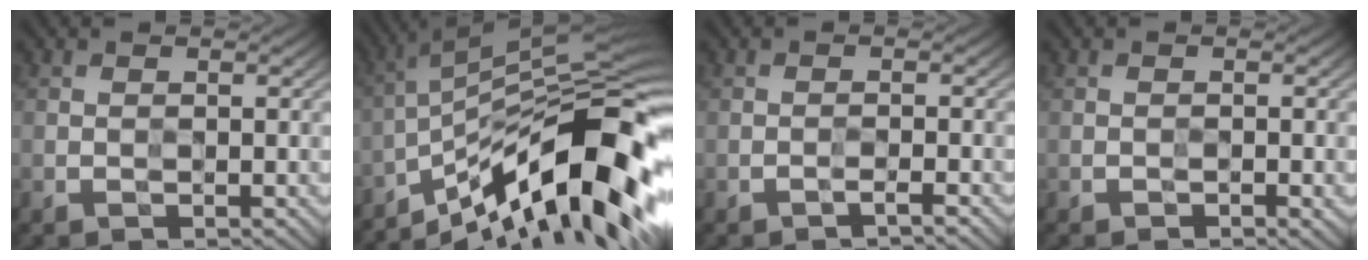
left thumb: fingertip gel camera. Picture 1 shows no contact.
{"total": 16.6, "force": [-8.9, 3.9, 13.5], "torque": [-0.210, 0.025, -0.164]}
{"total": 1.2, "force": [-1.0, 0.0, 0.7], "torque": [-0.007, 0.006, -0.022]}
{"total": 0.9, "force": [-0.6, 0.2, 0.6], "torque": [-0.006, -0.001, -0.009]}